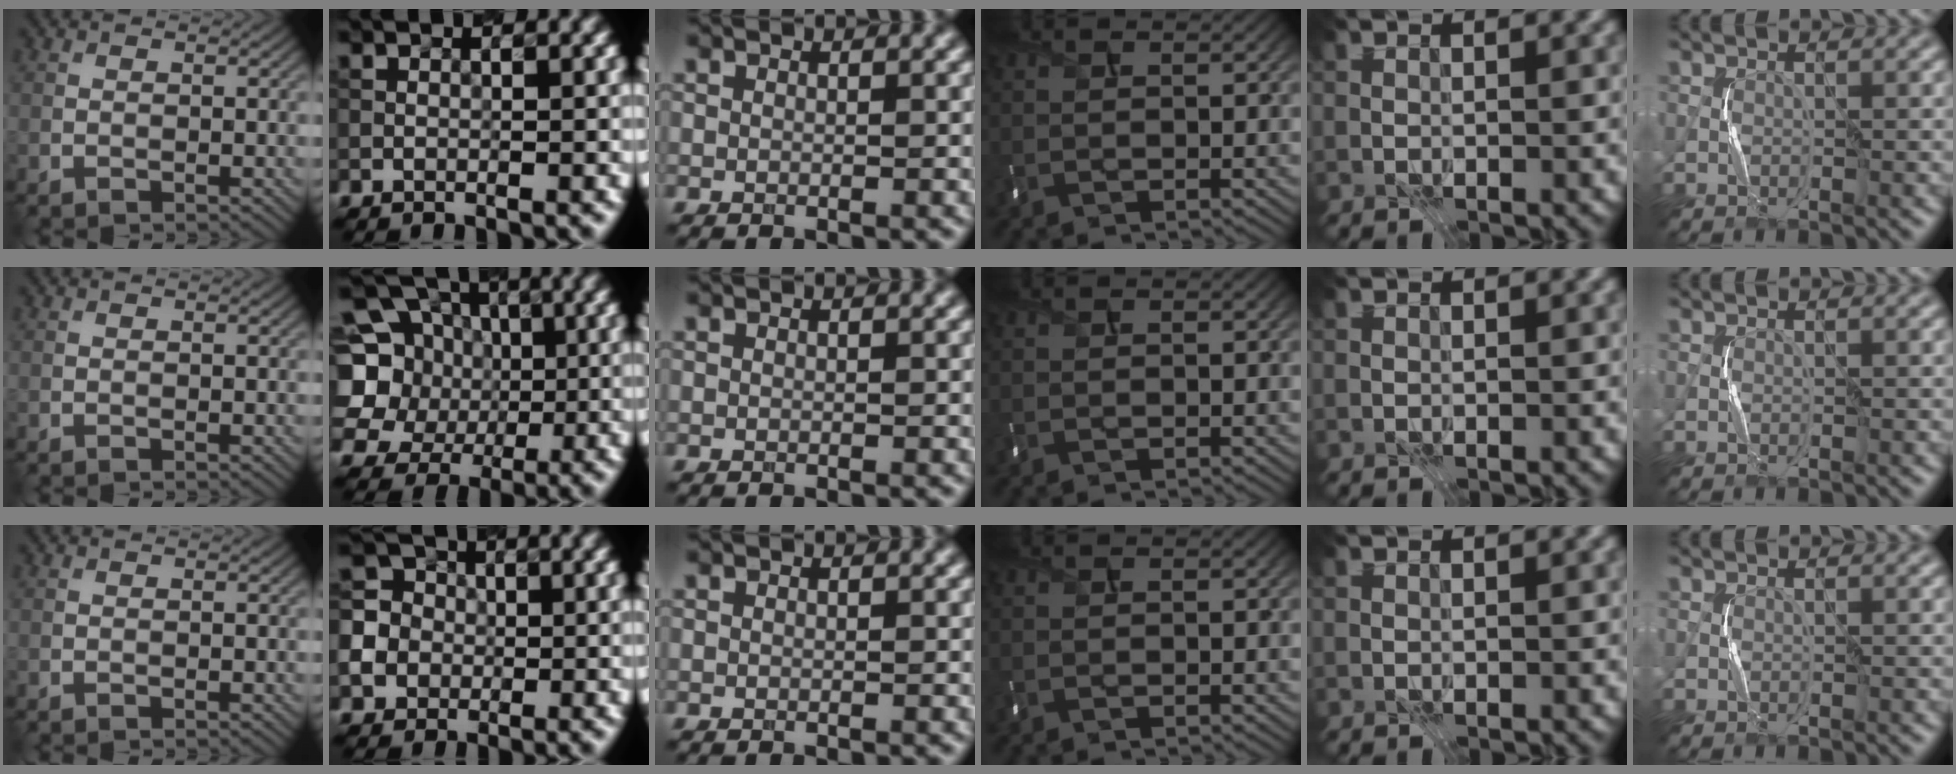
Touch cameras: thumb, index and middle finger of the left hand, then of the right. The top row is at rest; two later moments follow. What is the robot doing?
{"motion": "press", "object": "keyboard"}